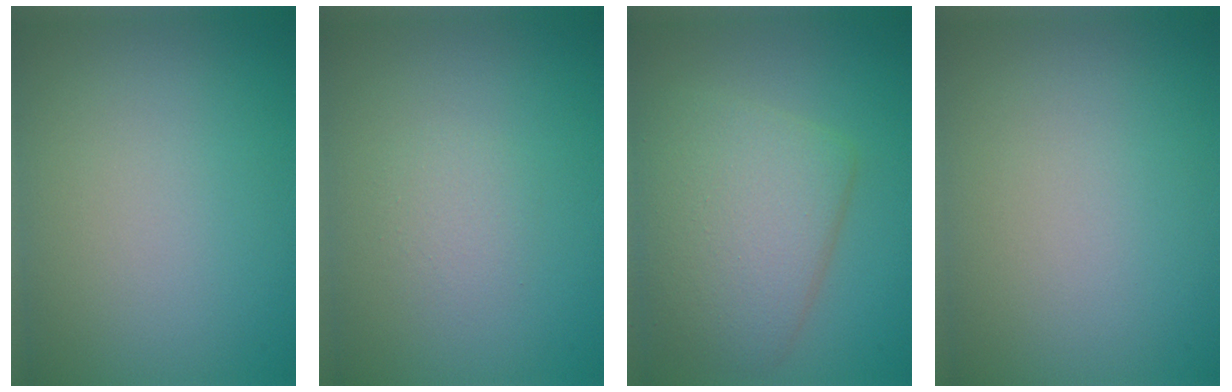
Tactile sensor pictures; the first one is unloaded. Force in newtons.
{"total": 1.2, "press": 1.2, "slide": 0.0}
{"total": 6.7, "press": 6.7, "slide": 0.5}
{"total": 0.0}